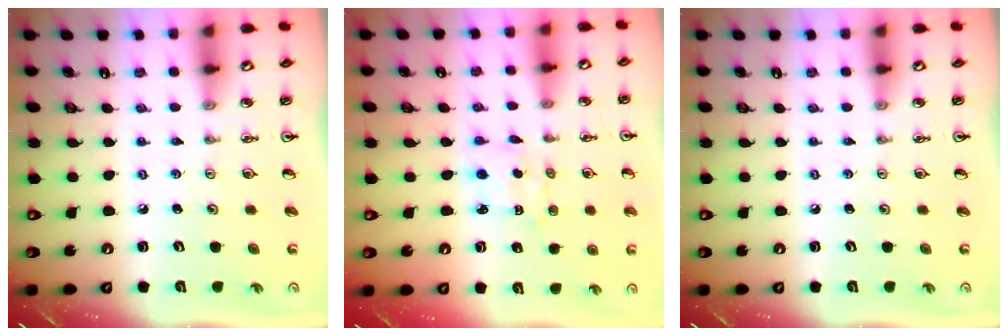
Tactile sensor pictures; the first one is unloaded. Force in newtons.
{"total": 2.3, "press": 2.3, "slide": 0.4}
{"total": 0.0}